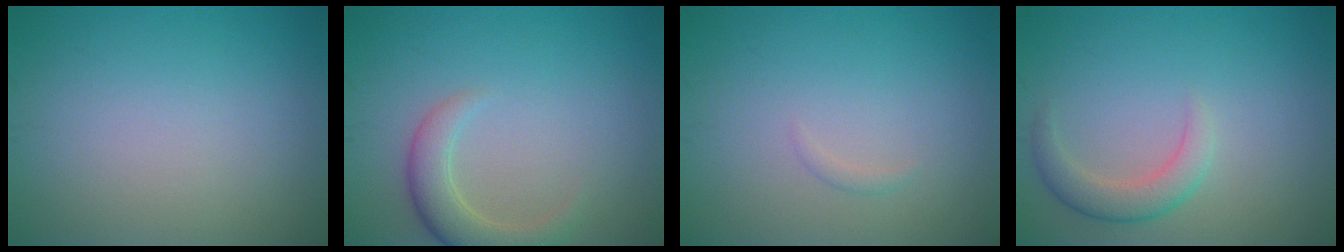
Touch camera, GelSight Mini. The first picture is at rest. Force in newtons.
{"total": 3.6, "press": 3.6, "slide": 0.2}
{"total": 0.5, "press": 0.5, "slide": 0.0}
{"total": 2.8, "press": 2.8, "slide": 0.1}